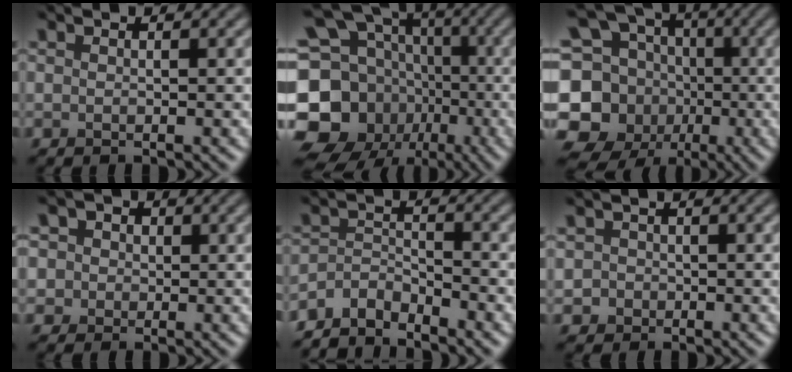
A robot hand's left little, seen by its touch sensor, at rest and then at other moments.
{"total": 18.7, "force": [-4.8, 16.1, 8.3], "torque": [-0.197, -0.011, -0.097]}
{"total": 15.4, "force": [-2.2, 14.0, 6.0], "torque": [-0.158, 0.002, -0.063]}
{"total": 6.8, "force": [2.9, 5.5, 2.8], "torque": [-0.039, 0.032, 0.010]}
{"total": 3.3, "force": [-3.1, 0.9, 0.6], "torque": [-0.011, 0.004, -0.071]}
{"total": 1.5, "force": [-0.3, 1.5, 0.0], "torque": [0.017, 0.003, -0.005]}